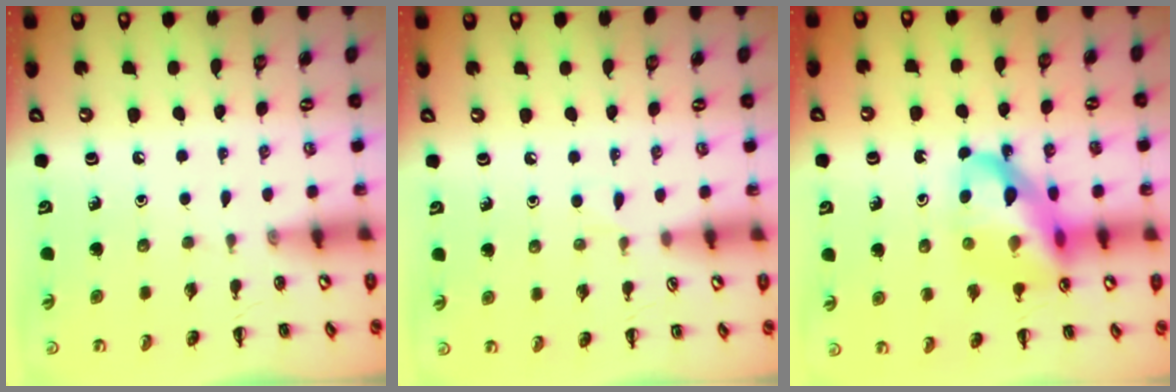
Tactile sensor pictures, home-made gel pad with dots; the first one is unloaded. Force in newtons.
{"total": 3.4, "press": 3.2, "slide": 1.2}
{"total": 15.9, "press": 15.4, "slide": 3.8}